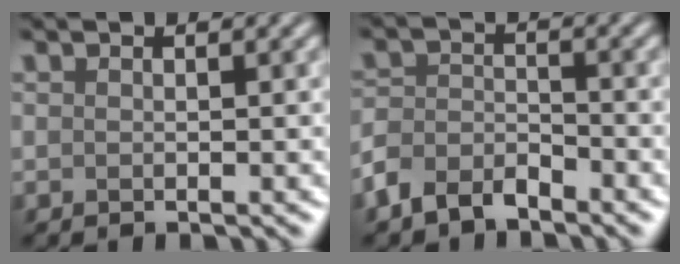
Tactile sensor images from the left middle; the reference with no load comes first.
{"total": 3.7, "force": [-2.9, 1.8, 1.5], "torque": [-0.031, 0.000, -0.067]}